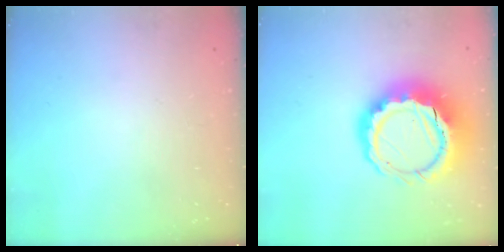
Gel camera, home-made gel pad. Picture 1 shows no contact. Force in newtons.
{"total": 15.6, "press": 15.3, "slide": 3.3}